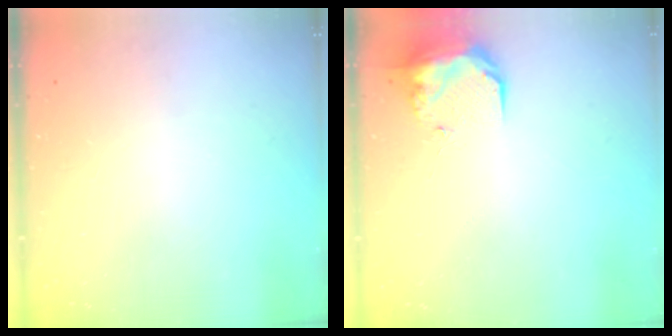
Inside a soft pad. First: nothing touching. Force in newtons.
{"total": 17.0, "press": 11.4, "slide": 12.7}